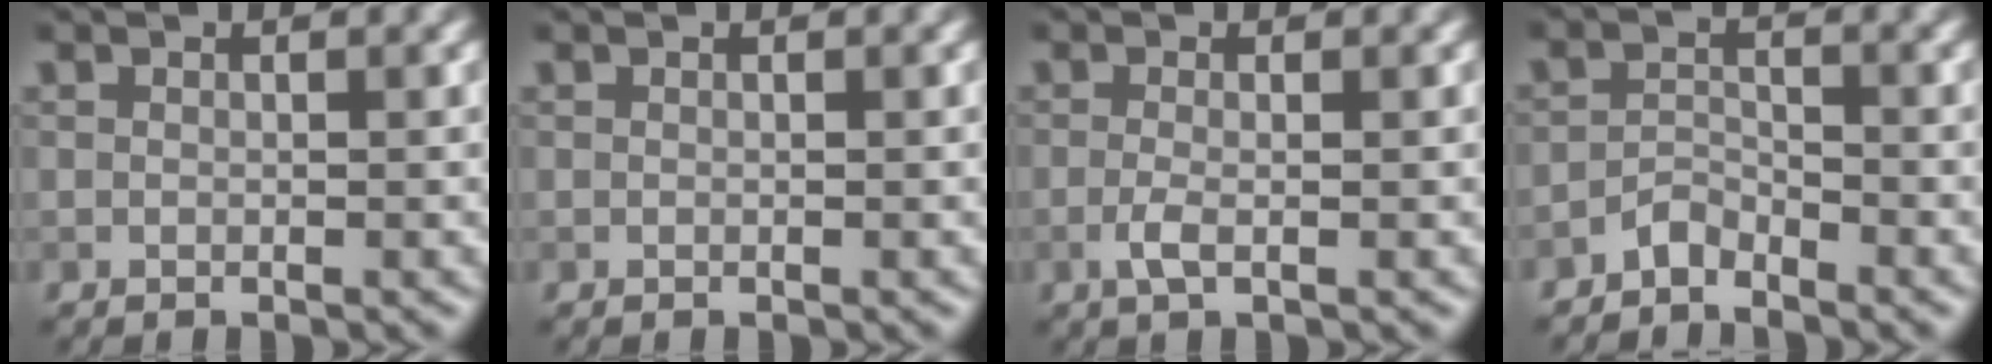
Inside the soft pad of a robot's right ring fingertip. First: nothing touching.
{"total": 0.0}
{"total": 1.7, "force": [-0.5, 0.5, 1.6], "torque": [-0.032, -0.001, -0.015]}
{"total": 1.7, "force": [-1.6, 0.5, 0.4], "torque": [-0.006, 0.008, -0.035]}